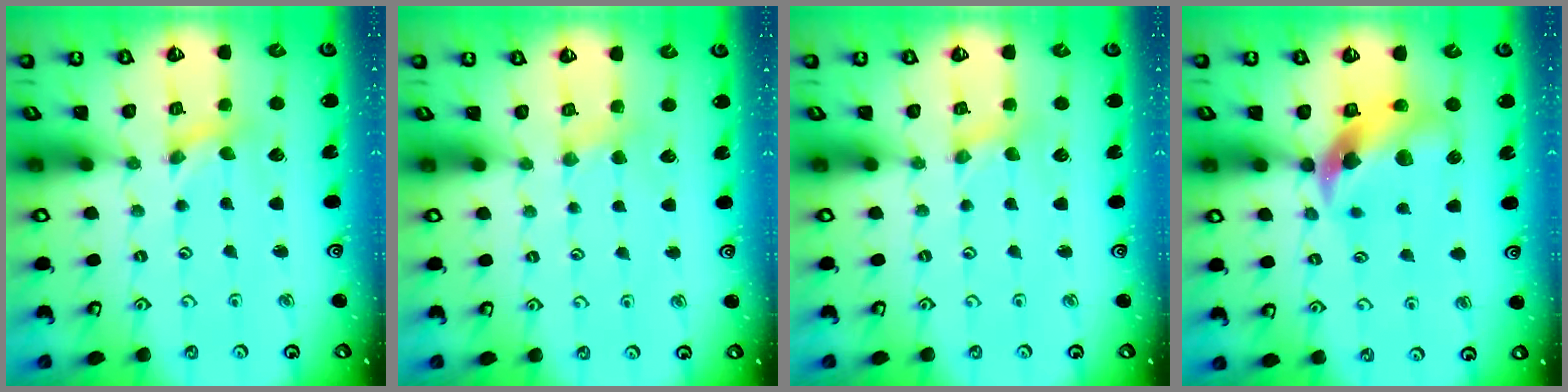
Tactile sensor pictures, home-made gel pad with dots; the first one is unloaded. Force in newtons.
{"total": 3.0, "press": 3.0, "slide": 0.5}
{"total": 0.6, "press": 0.5, "slide": 0.1}
{"total": 12.4, "press": 12.3, "slide": 2.0}